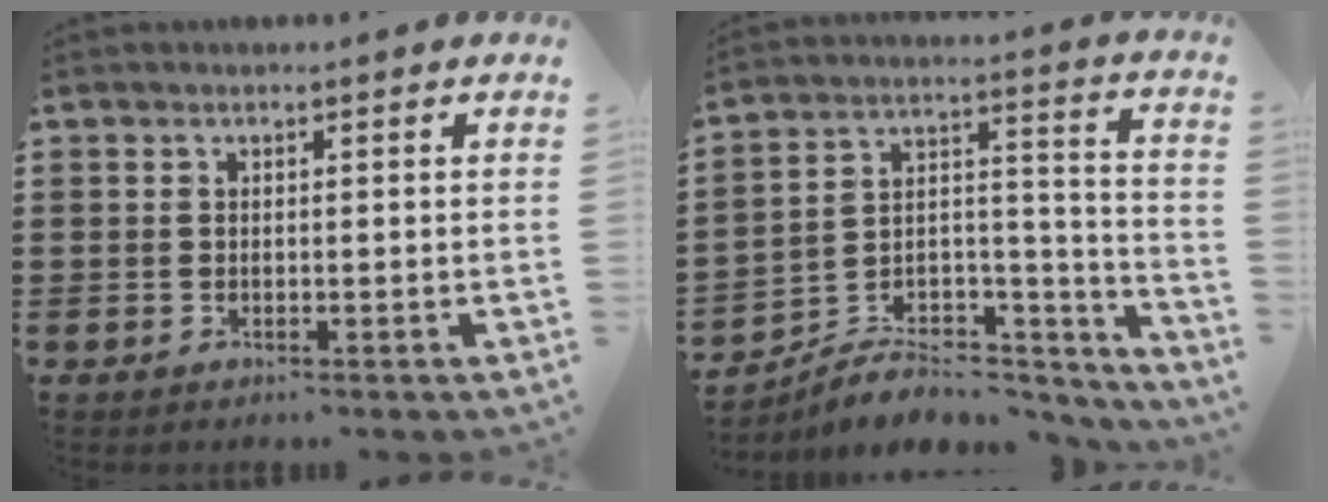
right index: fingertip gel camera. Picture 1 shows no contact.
{"total": 6.3, "force": [-5.3, 3.0, 1.4], "torque": [-0.026, 0.011, -0.102]}